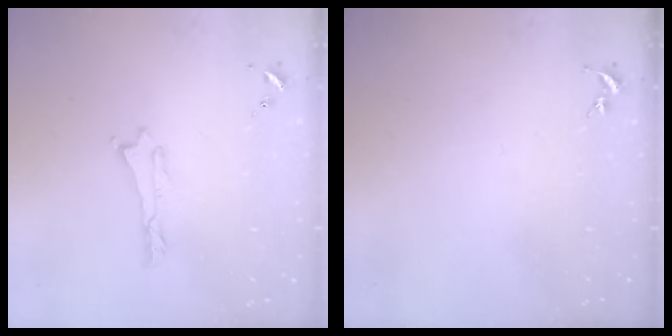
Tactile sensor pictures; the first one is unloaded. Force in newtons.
{"total": 0.0}